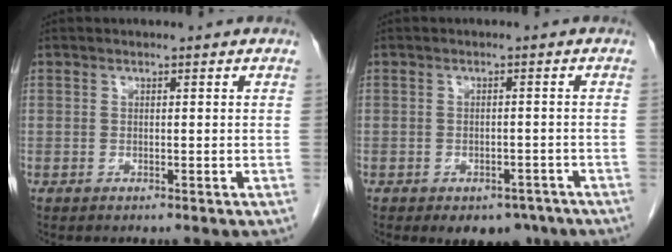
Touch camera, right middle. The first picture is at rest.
{"total": 6.3, "force": [-4.5, 3.6, 2.5], "torque": [-0.016, 0.007, -0.056]}